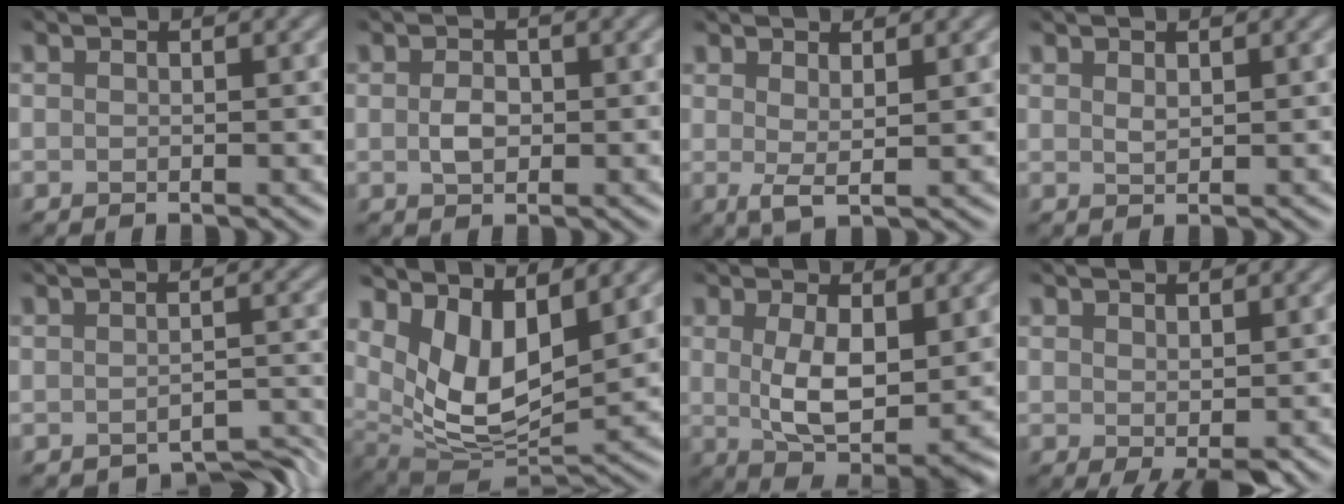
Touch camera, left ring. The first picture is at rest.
{"total": 1.1, "force": [-0.5, 0.7, 0.7], "torque": [-0.014, -0.003, -0.010]}
{"total": 1.7, "force": [0.8, 0.0, 1.5], "torque": [-0.026, -0.007, 0.014]}
{"total": 0.6, "force": [0.5, 0.0, 0.3], "torque": [-0.007, -0.001, 0.012]}
{"total": 2.3, "force": [-2.1, 0.5, 0.8], "torque": [0.005, -0.008, -0.029]}
{"total": 7.3, "force": [3.1, 3.4, 5.7], "torque": [-0.112, -0.018, 0.055]}
{"total": 5.6, "force": [0.6, 2.1, 5.1], "torque": [-0.094, -0.012, 0.013]}
{"total": 1.8, "force": [0.5, 0.6, 1.7], "torque": [-0.028, -0.004, 0.010]}